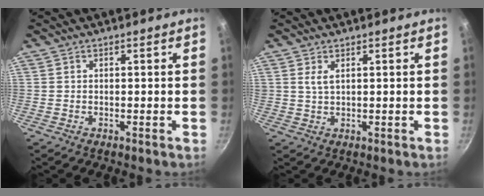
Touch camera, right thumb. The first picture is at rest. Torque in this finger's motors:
{"motor_torque": [-0.04, 0.11, 0.19, 0.77, 0.03]}